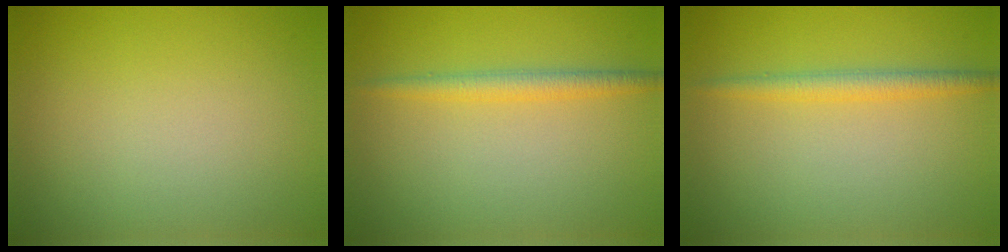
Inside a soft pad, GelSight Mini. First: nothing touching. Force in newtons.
{"total": 2.1, "press": 2.1, "slide": 0.2}
{"total": 2.1, "press": 2.1, "slide": 0.2}